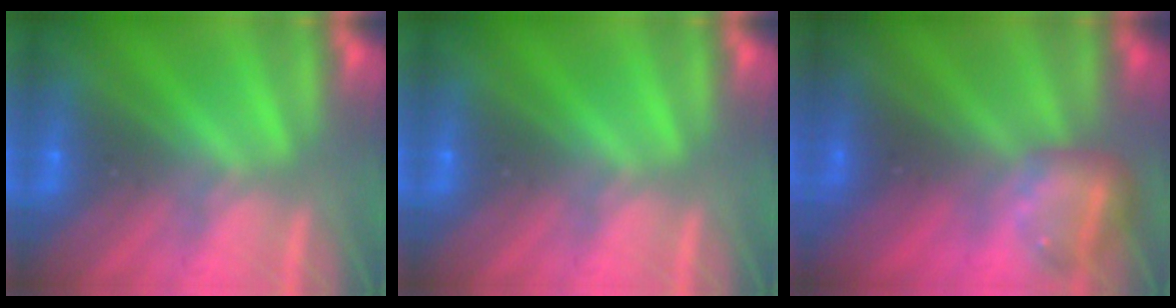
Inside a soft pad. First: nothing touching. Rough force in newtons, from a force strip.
{"total": 0.0}
{"total": 6.5}